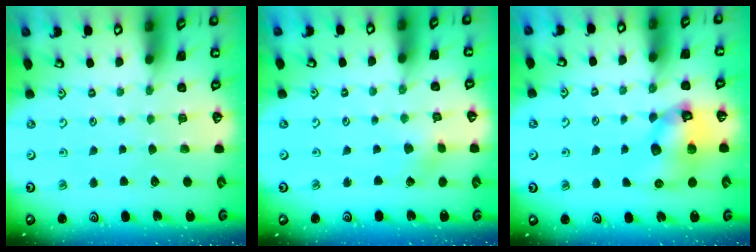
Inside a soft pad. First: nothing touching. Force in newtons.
{"total": 1.5, "press": 1.5, "slide": 0.2}
{"total": 11.3, "press": 11.2, "slide": 1.6}